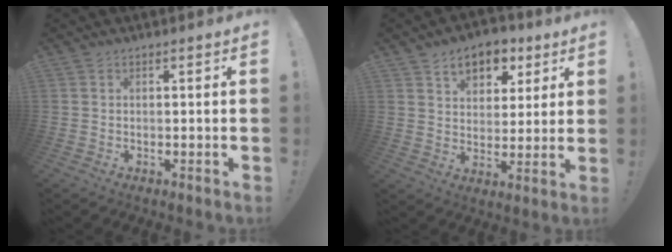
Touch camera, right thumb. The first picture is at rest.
{"total": 9.9, "force": [5.7, 6.8, 4.5], "torque": [-0.054, -0.033, 0.104]}